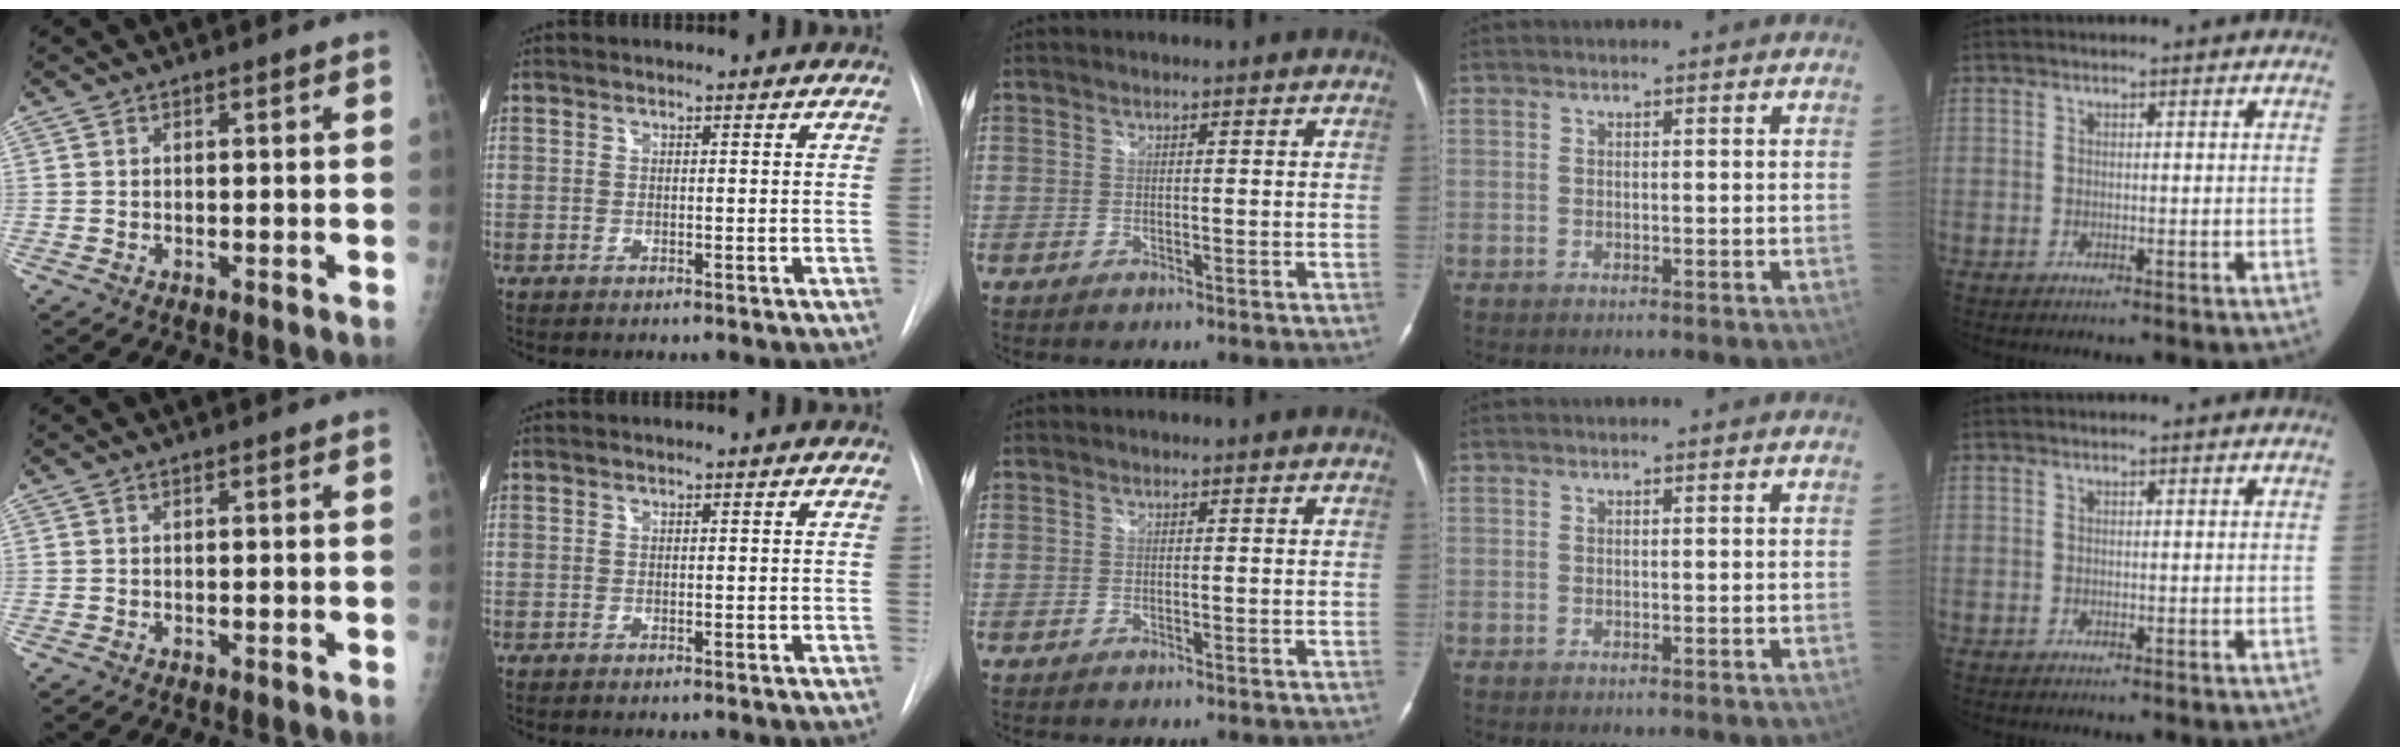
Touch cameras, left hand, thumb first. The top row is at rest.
{}